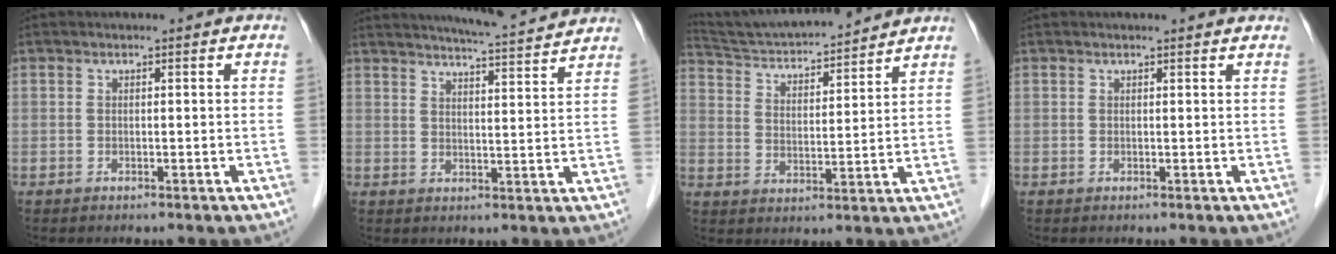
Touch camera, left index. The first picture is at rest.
{"total": 11.2, "force": [10.6, 0.0, 3.6], "torque": [-0.064, 0.011, 0.138]}
{"total": 15.6, "force": [14.7, 1.2, 5.0], "torque": [-0.094, 0.017, 0.237]}
{"total": 2.0, "force": [2.0, 0.1, 0.3], "torque": [-0.013, 0.004, 0.017]}